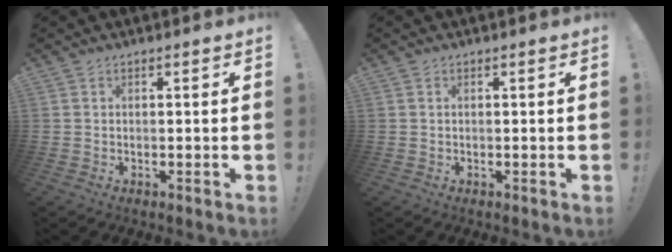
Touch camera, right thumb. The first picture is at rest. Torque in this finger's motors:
{"motor_torque": [-0.14, 0.00, 0.17, 0.00, 0.03]}